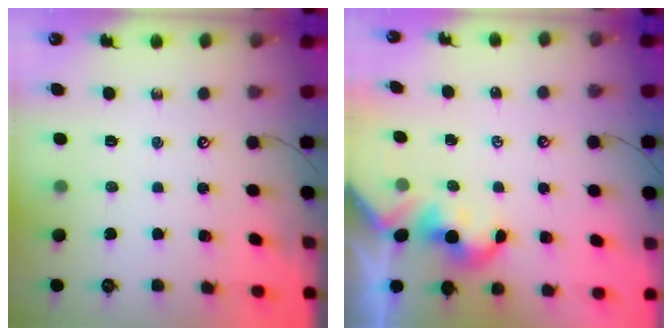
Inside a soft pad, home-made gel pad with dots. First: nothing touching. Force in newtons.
{"total": 1.9, "press": 1.9, "slide": 0.2}